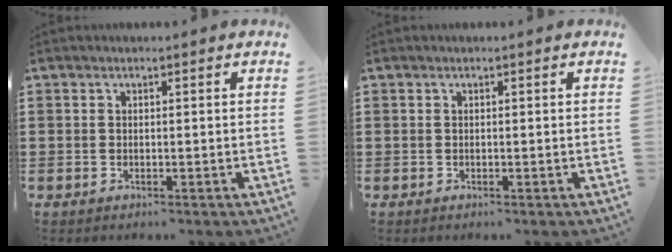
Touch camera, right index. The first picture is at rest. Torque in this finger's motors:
{"motor_torque": [0.00, 0.00, 0.00, 0.00]}